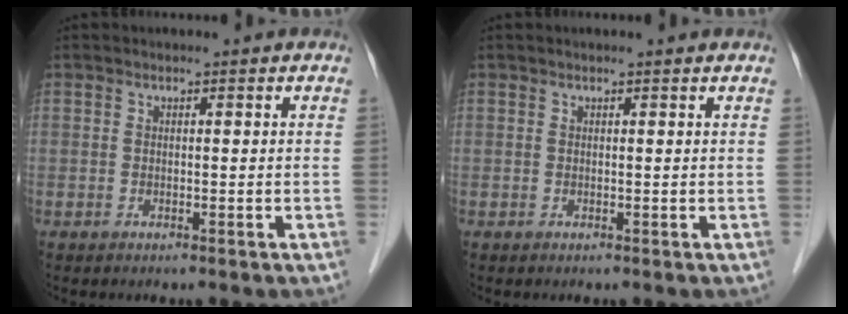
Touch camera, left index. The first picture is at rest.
{"total": 1.2, "force": [1.1, -0.1, 0.4], "torque": [-0.012, 0.007, 0.013]}